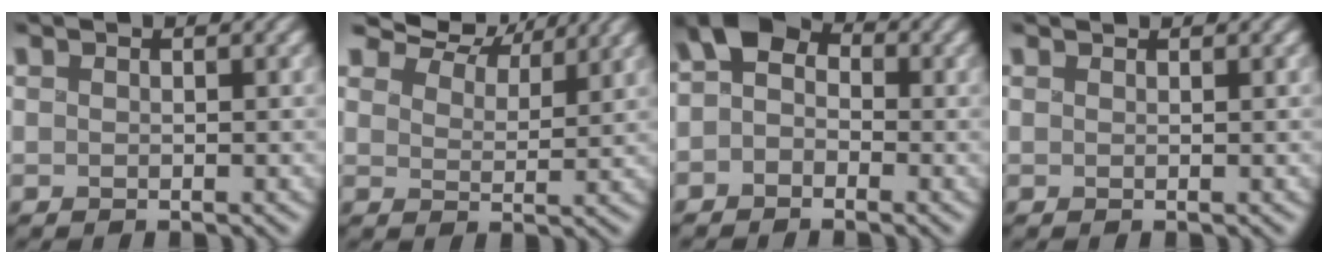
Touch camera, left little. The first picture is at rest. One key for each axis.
{"total": 7.9, "fx": 6.5, "fy": 3.3, "fz": 3.0, "tx": -0.081, "ty": -0.006, "tz": 0.114}
{"total": 4.2, "fx": -0.5, "fy": 3.3, "fz": 2.6, "tx": -0.036, "ty": 0.010, "tz": -0.027}
{"total": 0.6, "fx": 0.6, "fy": 0.1, "fz": 0.0, "tx": -0.004, "ty": 0.006, "tz": 0.012}